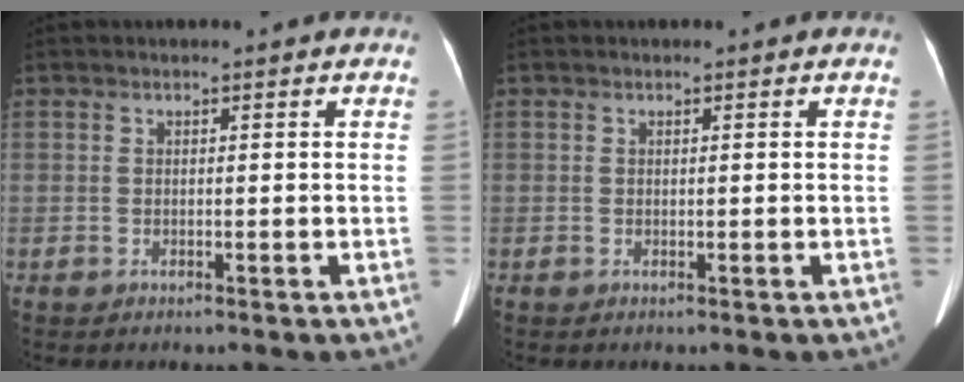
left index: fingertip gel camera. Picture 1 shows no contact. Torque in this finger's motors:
{"motor_torque": [-0.05, -0.05, 0.00, -0.03]}